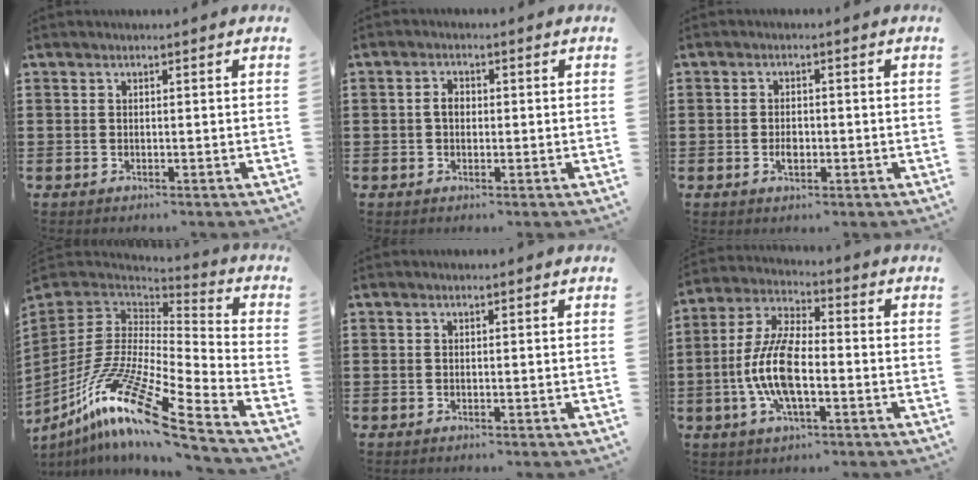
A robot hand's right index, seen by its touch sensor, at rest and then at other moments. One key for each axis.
{"total": 2.1, "fx": -0.1, "fy": 1.3, "fz": 1.6, "tx": -0.031, "ty": 0.006, "tz": -0.003}
{"total": 2.3, "fx": -0.5, "fy": 1.2, "fz": 1.9, "tx": -0.035, "ty": 0.002, "tz": -0.009}
{"total": 17.2, "fx": -11.0, "fy": 2.2, "fz": 13.1, "tx": -0.278, "ty": 0.007, "tz": -0.213}
{"total": 0.0}
{"total": 10.1, "fx": -2.3, "fy": 3.9, "fz": 9.1, "tx": -0.217, "ty": -0.013, "tz": -0.051}